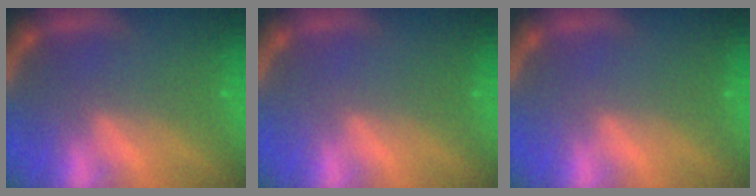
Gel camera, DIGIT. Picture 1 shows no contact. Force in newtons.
{"total": 0.0}
{"total": 0.0}